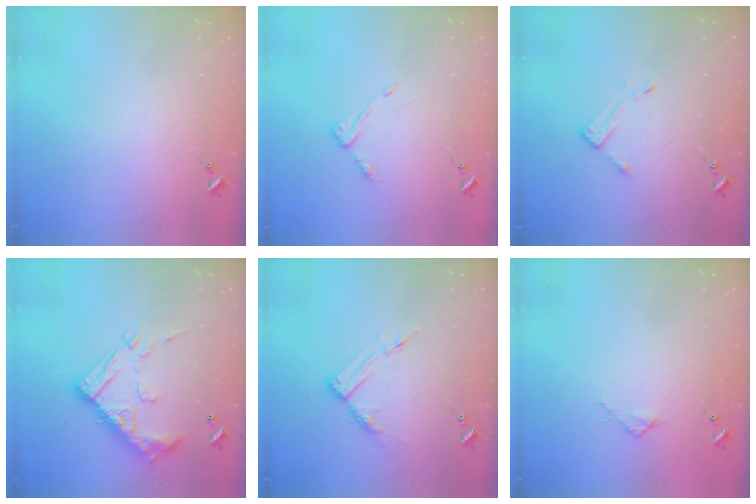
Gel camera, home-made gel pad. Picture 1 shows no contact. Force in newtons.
{"total": 5.6, "press": 5.6, "slide": 0.3}
{"total": 3.2, "press": 3.2, "slide": 0.3}
{"total": 20.8, "press": 20.8, "slide": 0.6}
{"total": 8.8, "press": 8.8, "slide": 0.6}
{"total": 2.7, "press": 2.7, "slide": 0.3}